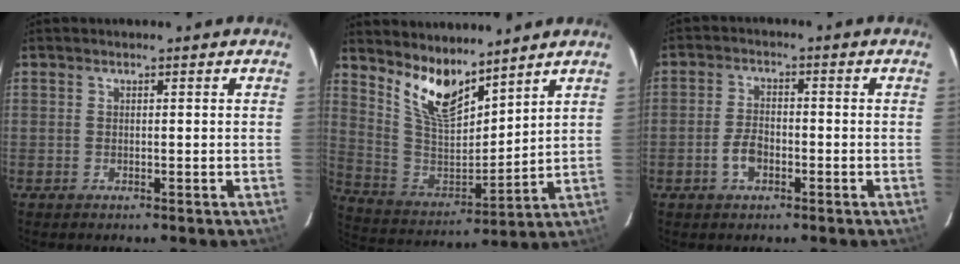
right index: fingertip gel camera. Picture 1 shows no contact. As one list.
[{"total": 12.4, "force": [9.5, 4.1, 6.9], "torque": [-0.137, -0.014, 0.191]}, {"total": 4.3, "force": [-1.9, 2.5, 2.9], "torque": [-0.063, 0.006, -0.036]}]